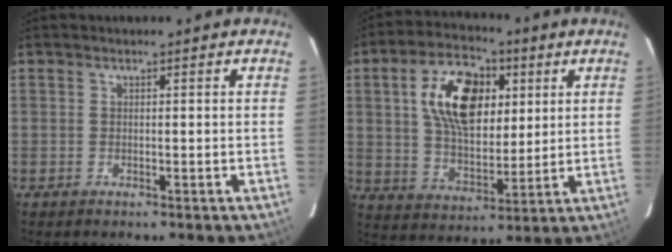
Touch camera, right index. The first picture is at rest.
{"total": 16.0, "force": [4.7, 9.4, 12.0], "torque": [-0.215, 0.021, 0.087]}